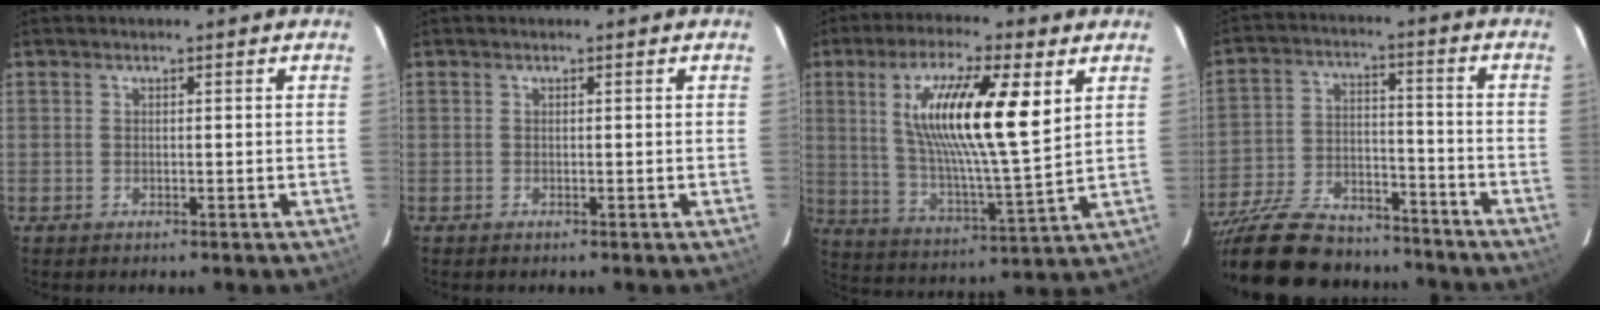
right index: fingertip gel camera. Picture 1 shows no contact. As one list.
[{"total": 0.0}, {"total": 19.0, "force": [6.4, 3.6, 17.5], "torque": [-0.312, 0.000, 0.116]}, {"total": 25.1, "force": [-20.1, 10.1, 11.1], "torque": [-0.235, -0.003, -0.304]}]